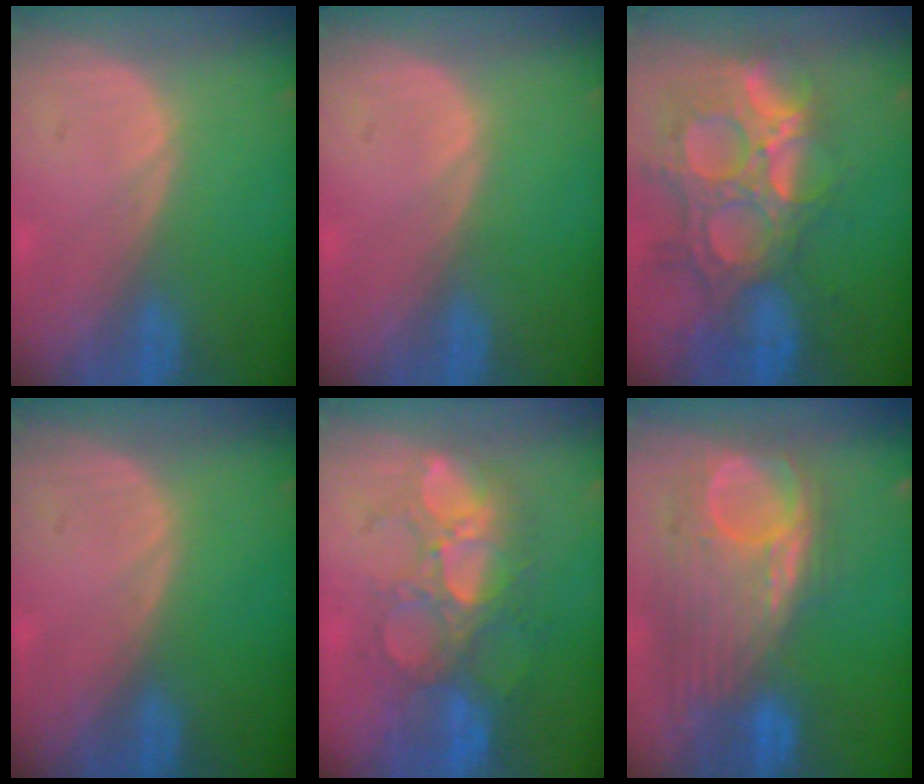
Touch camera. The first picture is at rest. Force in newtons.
{"total": 0.0}
{"total": 14.1, "press": 11.9, "slide": 7.6}
{"total": 0.0}
{"total": 10.5, "press": 9.3, "slide": 4.8}
{"total": 11.4, "press": 10.5, "slide": 4.6}